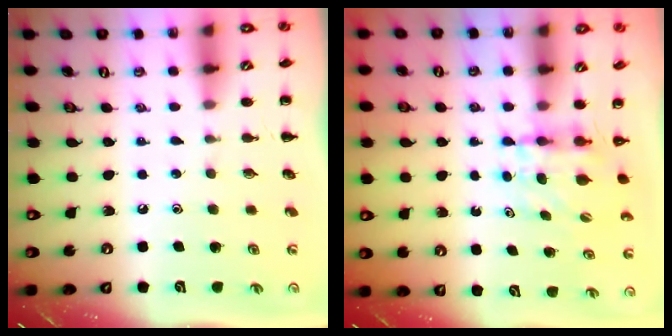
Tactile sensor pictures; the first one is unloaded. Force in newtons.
{"total": 4.6, "press": 4.6, "slide": 0.1}